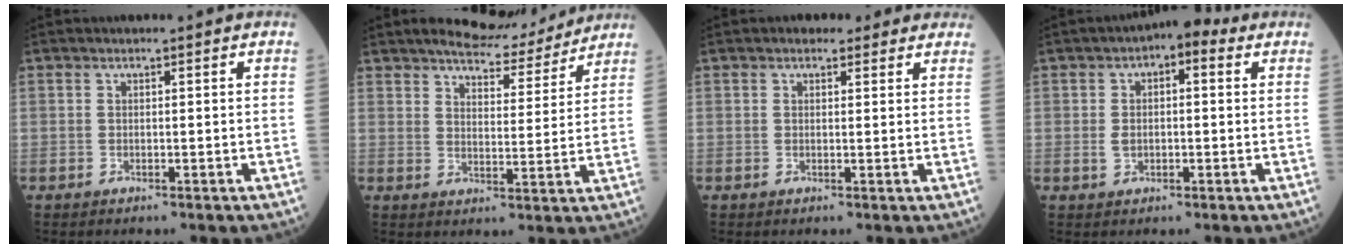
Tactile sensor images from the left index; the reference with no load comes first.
{"total": 9.5, "force": [8.9, 2.2, 2.5], "torque": [-0.036, 0.000, 0.122]}
{"total": 3.4, "force": [2.7, 1.8, 1.1], "torque": [-0.001, 0.011, 0.025]}
{"total": 5.7, "force": [1.6, 3.1, 4.5], "torque": [-0.078, 0.031, 0.020]}